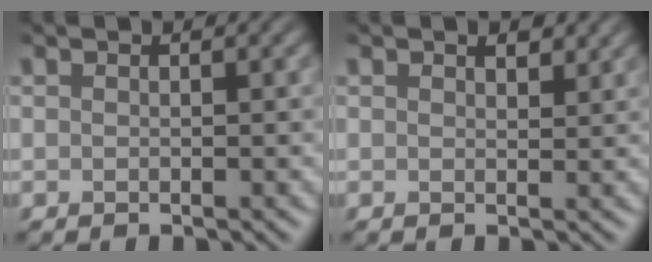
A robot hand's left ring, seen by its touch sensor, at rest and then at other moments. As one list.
[{"total": 1.3, "force": [1.0, 0.5, 0.7], "torque": [-0.011, -0.001, 0.020]}]